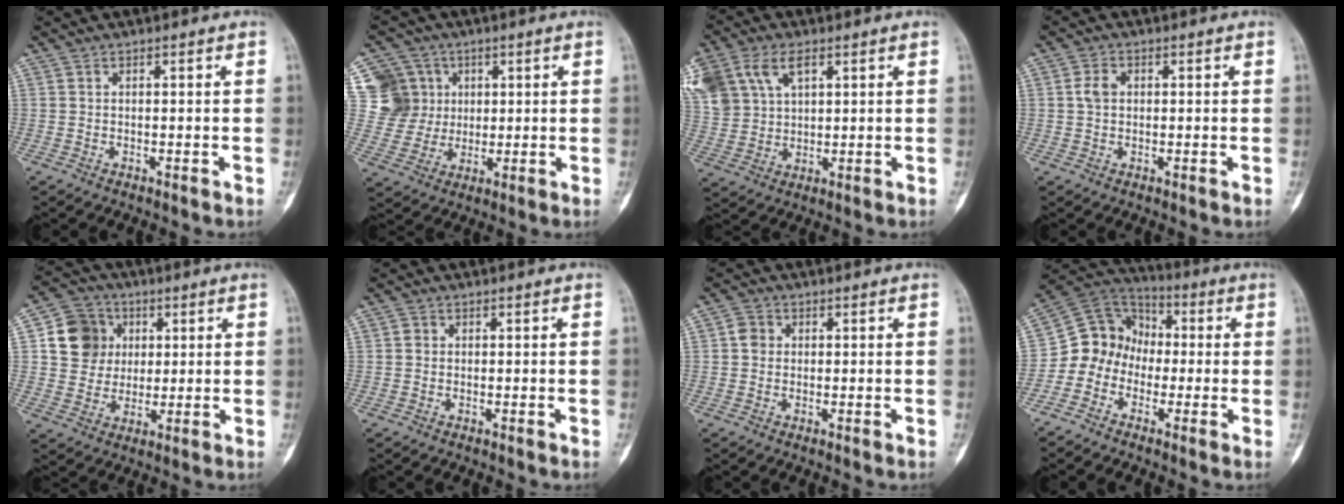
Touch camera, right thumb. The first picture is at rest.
{"total": 11.2, "force": [3.6, 10.5, 2.0], "torque": [0.000, 0.002, 0.077]}
{"total": 17.4, "force": [7.9, 11.5, 10.4], "torque": [-0.253, 0.020, 0.159]}
{"total": 2.8, "force": [0.4, 2.1, 1.9], "torque": [-0.031, 0.005, 0.006]}
{"total": 10.7, "force": [2.6, 9.6, 3.9], "torque": [-0.036, -0.002, 0.042]}
{"total": 1.1, "force": [0.1, 1.1, 0.3], "torque": [0.002, 0.002, 0.000]}
{"total": 2.8, "force": [0.4, 2.6, 1.1], "torque": [-0.002, 0.003, 0.002]}
{"total": 10.7, "force": [-2.4, 9.6, 4.0], "torque": [-0.043, 0.065, -0.060]}